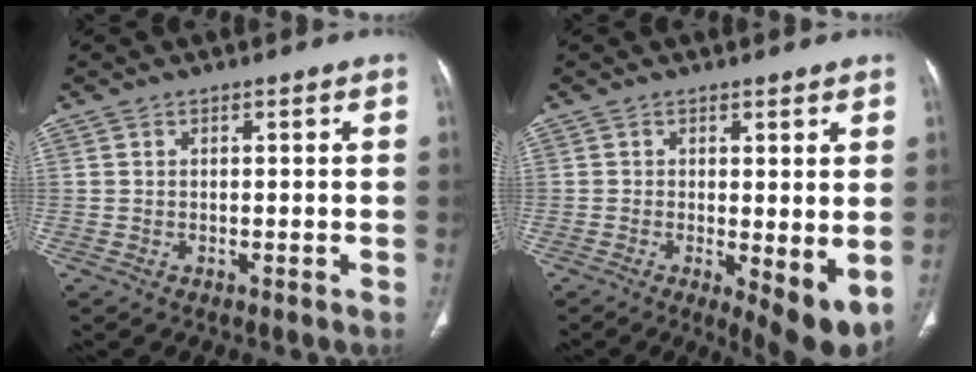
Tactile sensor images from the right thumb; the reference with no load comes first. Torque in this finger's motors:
{"motor_torque": [-0.42, 0.51, 0.02, 0.00, 0.02]}